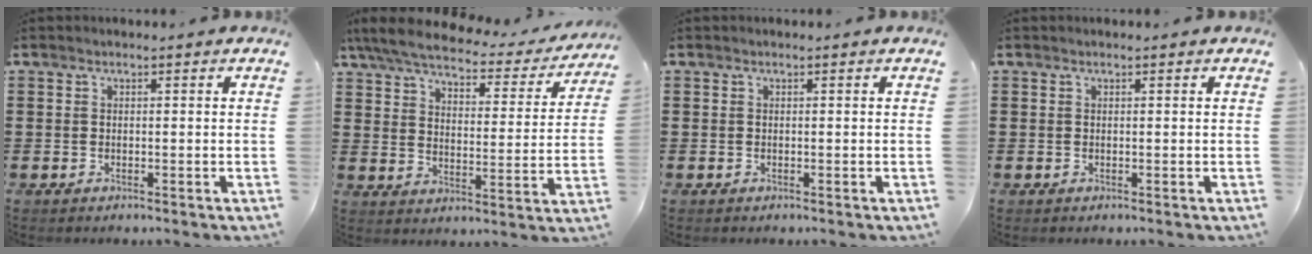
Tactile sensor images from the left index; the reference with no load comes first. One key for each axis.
{"total": 5.7, "fx": 4.9, "fy": 1.1, "fz": 2.7, "tx": -0.075, "ty": -0.024, "tz": 0.081}
{"total": 0.0}
{"total": 0.0}